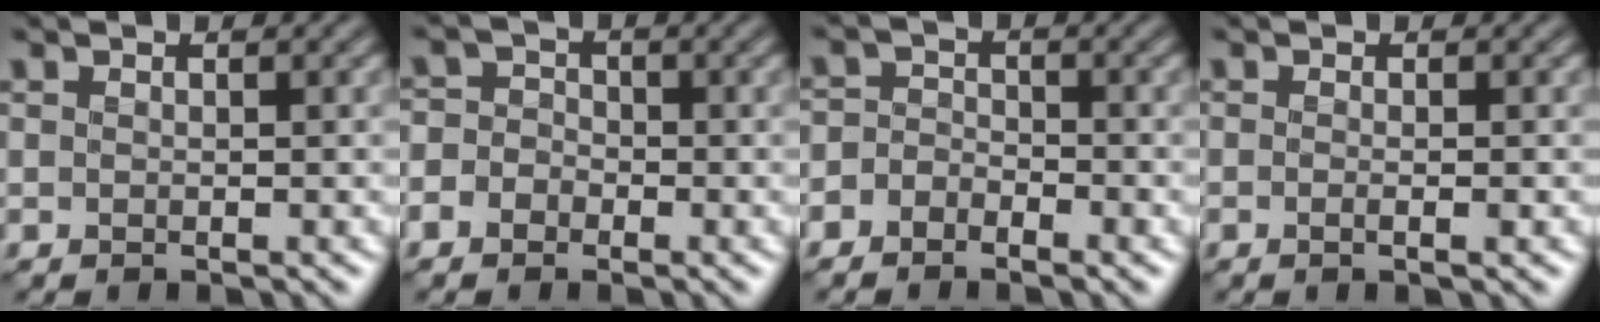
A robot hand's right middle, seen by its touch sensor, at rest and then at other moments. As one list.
[{"total": 3.3, "force": [-1.4, 2.9, 0.9], "torque": [0.005, 0.010, -0.042]}, {"total": 2.4, "force": [-1.4, 1.8, 0.8], "torque": [0.010, 0.009, -0.036]}, {"total": 1.5, "force": [-0.1, 0.6, 1.4], "torque": [-0.002, -0.011, -0.013]}]